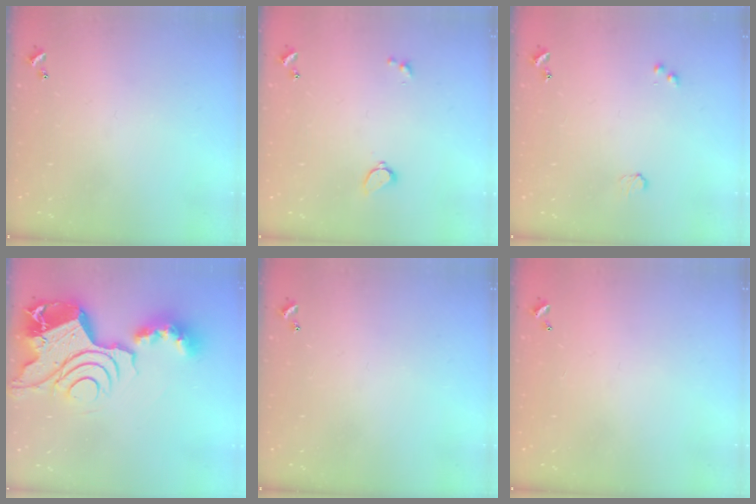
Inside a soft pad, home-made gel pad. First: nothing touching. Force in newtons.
{"total": 1.5, "press": 1.4, "slide": 0.3}
{"total": 1.8, "press": 1.8, "slide": 0.4}
{"total": 22.4, "press": 22.3, "slide": 2.1}
{"total": 0.0}
{"total": 3.0, "press": 3.0, "slide": 0.1}